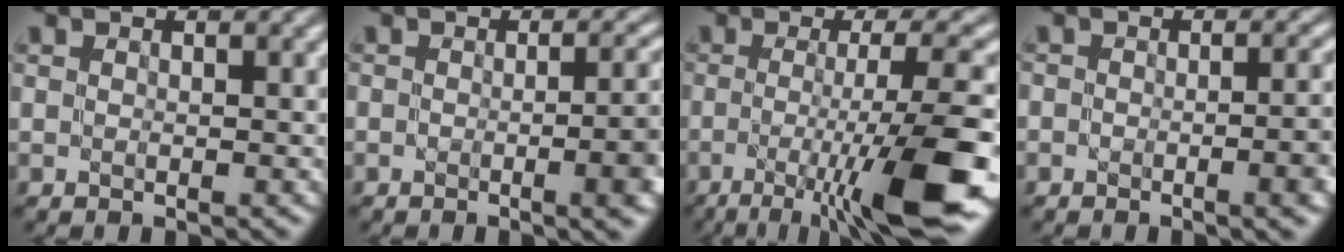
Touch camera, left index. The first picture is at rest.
{"total": 6.6, "force": [-1.2, 2.6, 5.9], "torque": [-0.054, -0.007, -0.012]}
{"total": 11.7, "force": [-3.7, 2.3, 10.9], "torque": [-0.148, -0.005, -0.061]}
{"total": 4.8, "force": [-1.8, 1.8, 4.1], "torque": [-0.044, -0.006, -0.020]}